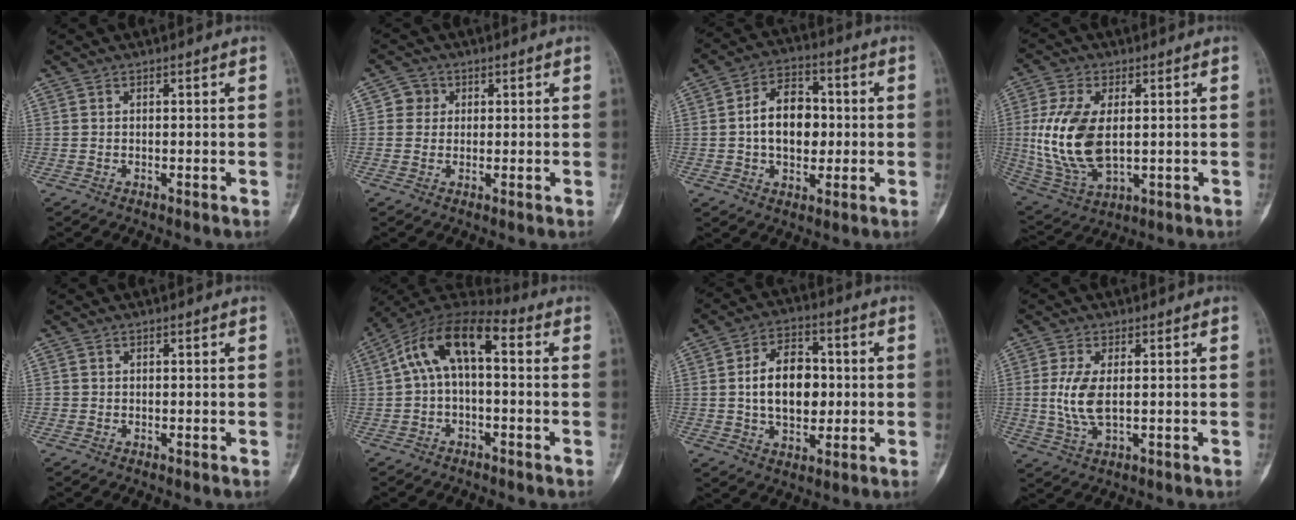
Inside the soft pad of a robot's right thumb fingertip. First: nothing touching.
{"total": 2.9, "force": [0.6, 2.8, 0.5], "torque": [0.013, 0.003, 0.003]}
{"total": 11.9, "force": [-0.1, 8.0, 8.8], "torque": [-0.117, 0.019, -0.007]}
{"total": 15.8, "force": [0.5, 8.9, 13.1], "torque": [-0.273, -0.011, 0.023]}
{"total": 0.6, "force": [-0.1, 0.6, 0.0], "torque": [0.002, 0.005, -0.002]}
{"total": 12.4, "force": [1.4, 5.9, 10.9], "torque": [-0.195, 0.049, 0.013]}
{"total": 12.8, "force": [0.2, 8.3, 9.7], "torque": [-0.134, 0.013, 0.003]}
{"total": 7.0, "force": [0.1, 3.2, 6.2], "torque": [-0.142, -0.009, 0.006]}